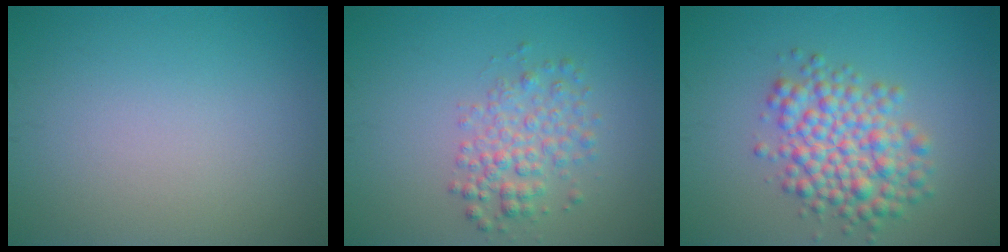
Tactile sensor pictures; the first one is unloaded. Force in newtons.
{"total": 3.2, "press": 3.2, "slide": 0.1}
{"total": 5.5, "press": 5.5, "slide": 0.2}